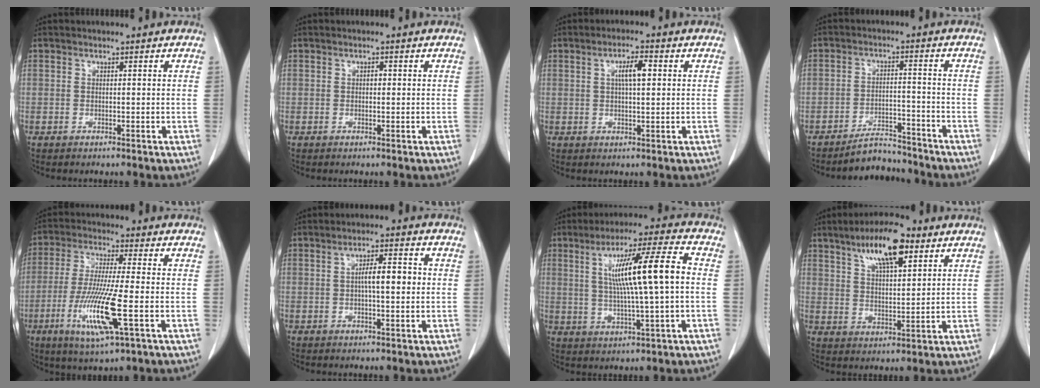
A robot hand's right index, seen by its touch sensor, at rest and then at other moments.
{"total": 1.2, "force": [0.1, 0.7, 1.0], "torque": [-0.020, 0.002, 0.001]}
{"total": 4.8, "force": [1.1, 1.3, 4.5], "torque": [-0.084, 0.008, 0.021]}
{"total": 6.4, "force": [-6.0, 2.0, 1.1], "torque": [-0.020, 0.007, -0.097]}
{"total": 13.4, "force": [-4.1, 1.0, 12.7], "torque": [-0.258, -0.025, -0.077]}
{"total": 5.9, "force": [0.3, 1.6, 5.7], "torque": [-0.104, 0.014, 0.007]}
{"total": 13.9, "force": [1.5, 0.7, 13.8], "torque": [-0.236, 0.017, 0.029]}
{"total": 11.6, "force": [6.5, 3.4, 9.0], "torque": [-0.159, 0.009, 0.114]}